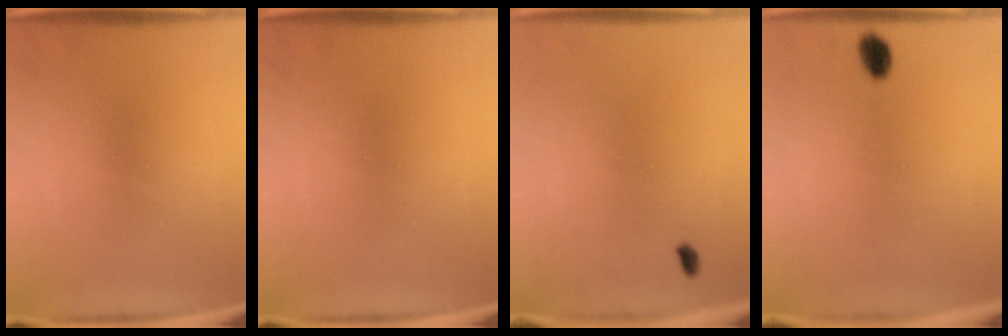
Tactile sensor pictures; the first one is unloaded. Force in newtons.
{"total": 0.0}
{"total": 1.1}
{"total": 2.7}